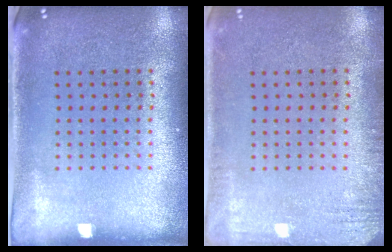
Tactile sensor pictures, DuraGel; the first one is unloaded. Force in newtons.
{"total": 1.7, "press": 1.7, "slide": 0.2}